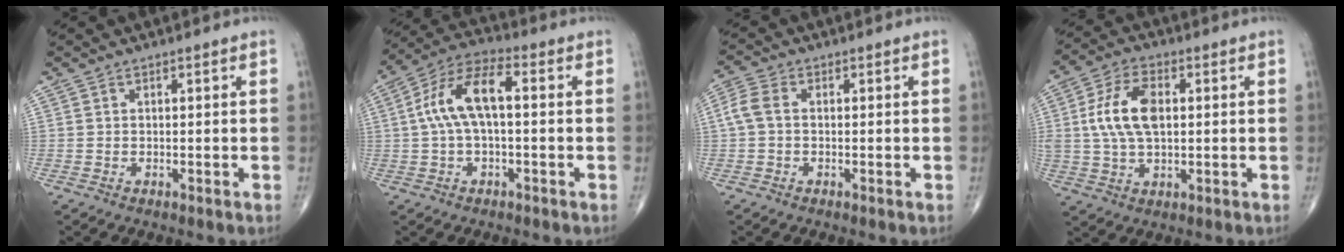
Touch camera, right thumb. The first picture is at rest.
{"total": 10.9, "force": [0.8, 4.8, 9.8], "torque": [-0.201, 0.039, 0.008]}
{"total": 4.0, "force": [0.0, 2.6, 3.0], "torque": [-0.075, 0.011, -0.008]}
{"total": 10.9, "force": [1.5, 6.0, 9.0], "torque": [-0.179, 0.007, 0.029]}